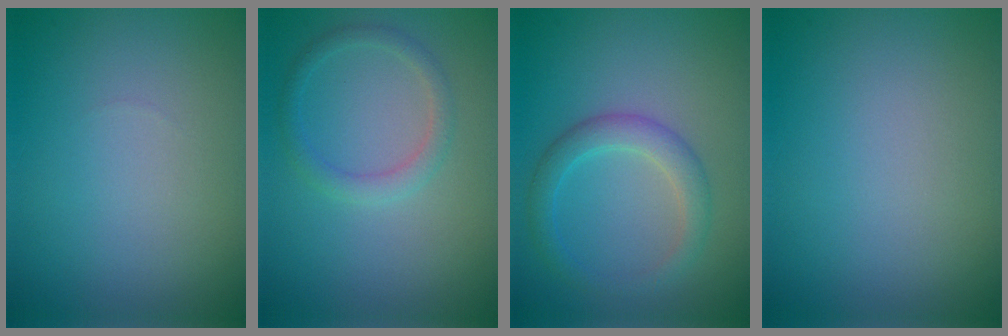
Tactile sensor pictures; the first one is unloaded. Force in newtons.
{"total": 1.7, "press": 1.7, "slide": 0.1}
{"total": 2.9, "press": 2.8, "slide": 0.2}
{"total": 0.0}